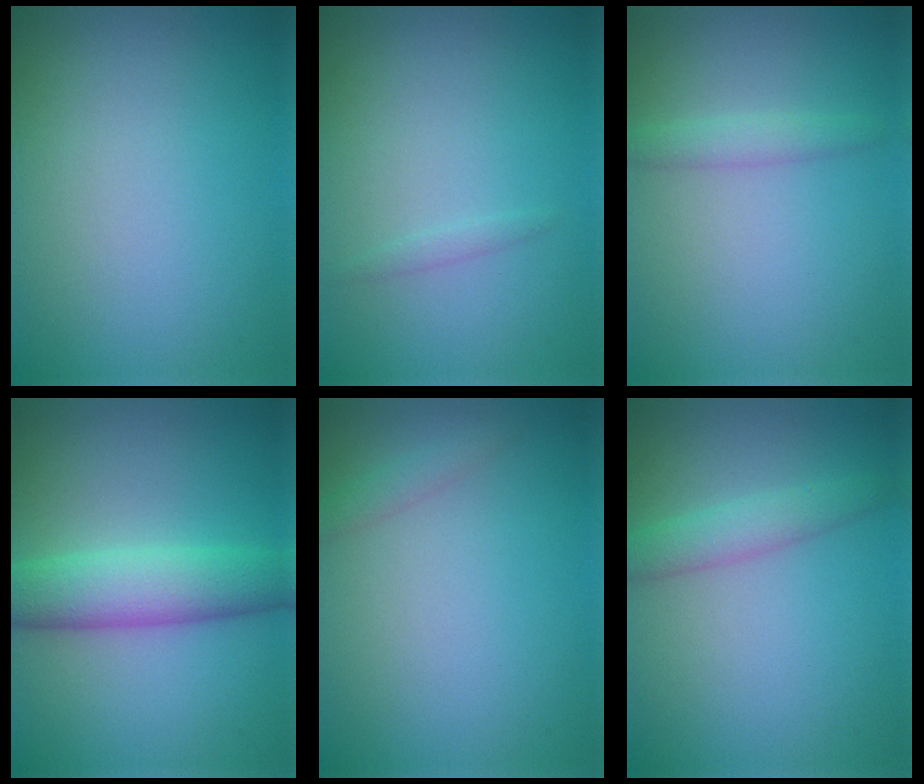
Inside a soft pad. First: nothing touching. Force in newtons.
{"total": 0.5, "press": 0.5, "slide": 0.0}
{"total": 1.4, "press": 1.4, "slide": 0.0}
{"total": 5.3, "press": 5.3, "slide": 0.2}
{"total": 1.0, "press": 1.0, "slide": 0.0}
{"total": 2.2, "press": 2.2, "slide": 0.1}